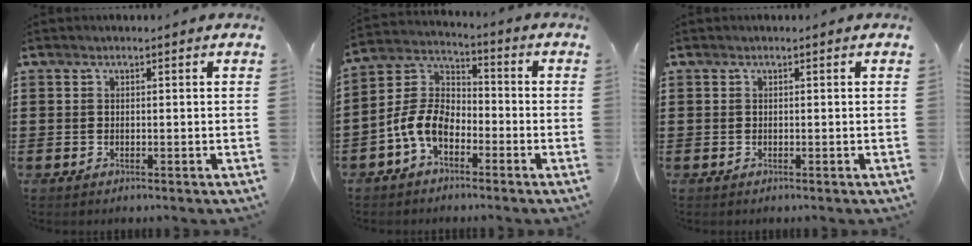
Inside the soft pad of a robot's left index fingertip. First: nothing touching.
{"total": 7.9, "force": [-4.4, 4.5, 4.8], "torque": [-0.134, 0.000, -0.097]}
{"total": 0.0}